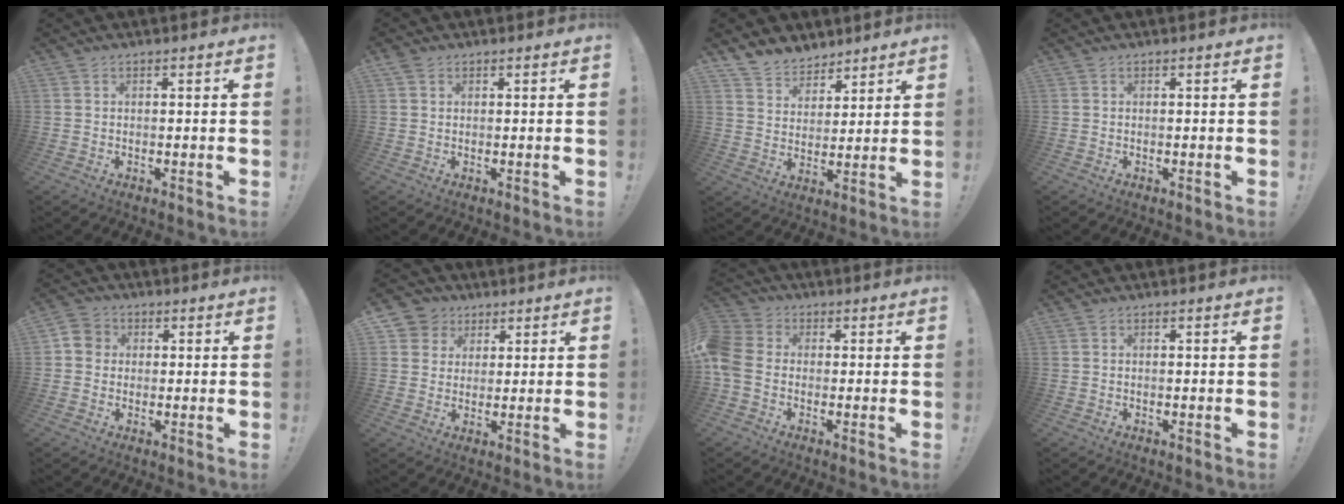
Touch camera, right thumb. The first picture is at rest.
{"total": 1.6, "force": [1.2, 1.0, 0.5], "torque": [-0.003, -0.002, 0.021]}
{"total": 7.7, "force": [6.3, 4.4, 0.6], "torque": [-0.020, -0.054, 0.126]}
{"total": 0.0}
{"total": 5.2, "force": [0.5, 4.8, 1.8], "torque": [-0.025, 0.015, 0.012]}
{"total": 6.7, "force": [2.5, 6.1, 1.0], "torque": [-0.023, -0.014, 0.054]}
{"total": 7.5, "force": [-1.8, 5.6, 4.6], "torque": [-0.108, 0.011, -0.030]}
{"total": 0.0}